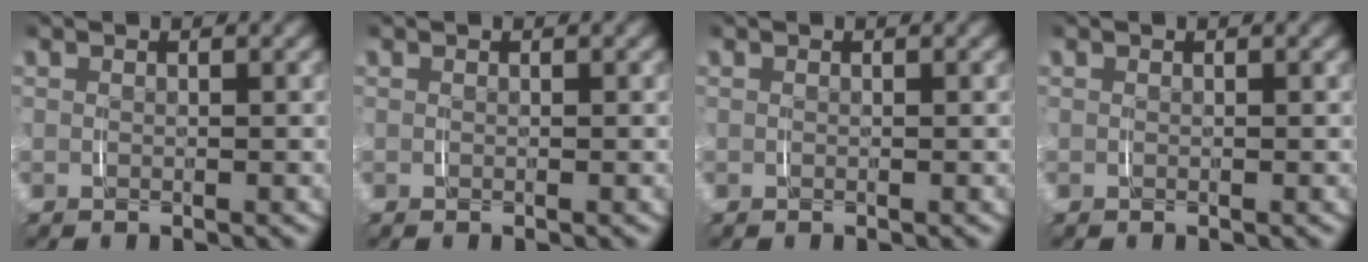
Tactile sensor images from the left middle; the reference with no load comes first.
{"total": 0.0}
{"total": 0.0}
{"total": 0.0}